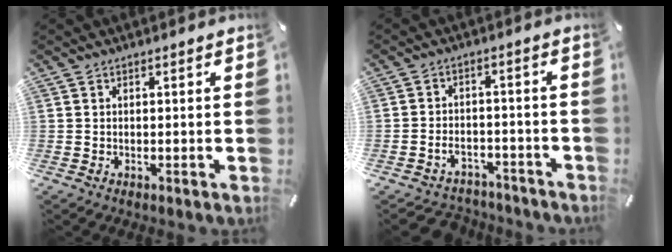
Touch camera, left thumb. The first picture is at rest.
{"total": 4.0, "force": [-2.3, 3.0, 1.4], "torque": [-0.029, 0.009, -0.045]}